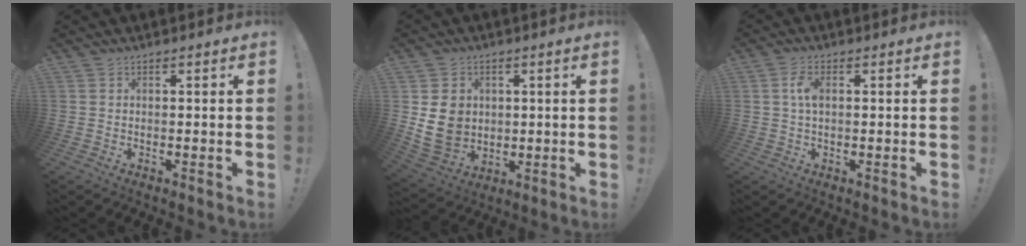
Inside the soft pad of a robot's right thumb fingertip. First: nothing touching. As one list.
[{"total": 9.8, "force": [2.1, 8.6, 4.2], "torque": [-0.071, -0.005, 0.044]}, {"total": 4.3, "force": [0.7, 2.2, 3.7], "torque": [-0.068, 0.002, 0.008]}]